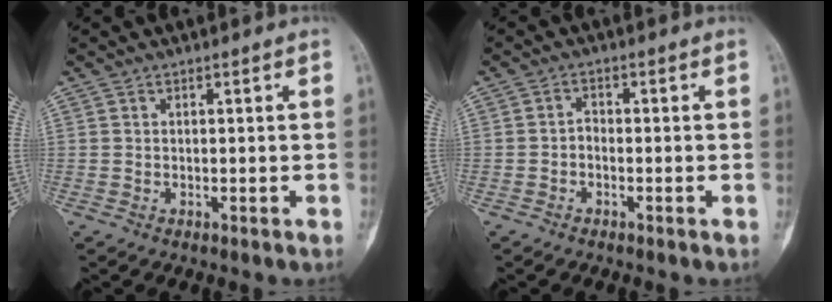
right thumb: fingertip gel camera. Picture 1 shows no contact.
{"total": 1.6, "force": [-0.7, 1.1, 1.0], "torque": [-0.013, 0.009, -0.018]}